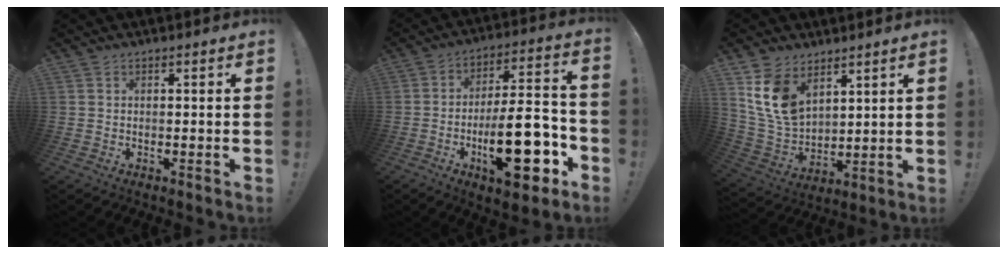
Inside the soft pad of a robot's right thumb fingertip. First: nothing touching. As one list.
[{"total": 23.2, "force": [-8.1, 8.5, 20.0], "torque": [-0.322, 0.048, -0.122]}, {"total": 12.9, "force": [7.1, 8.3, 6.9], "torque": [-0.135, -0.043, 0.143]}]